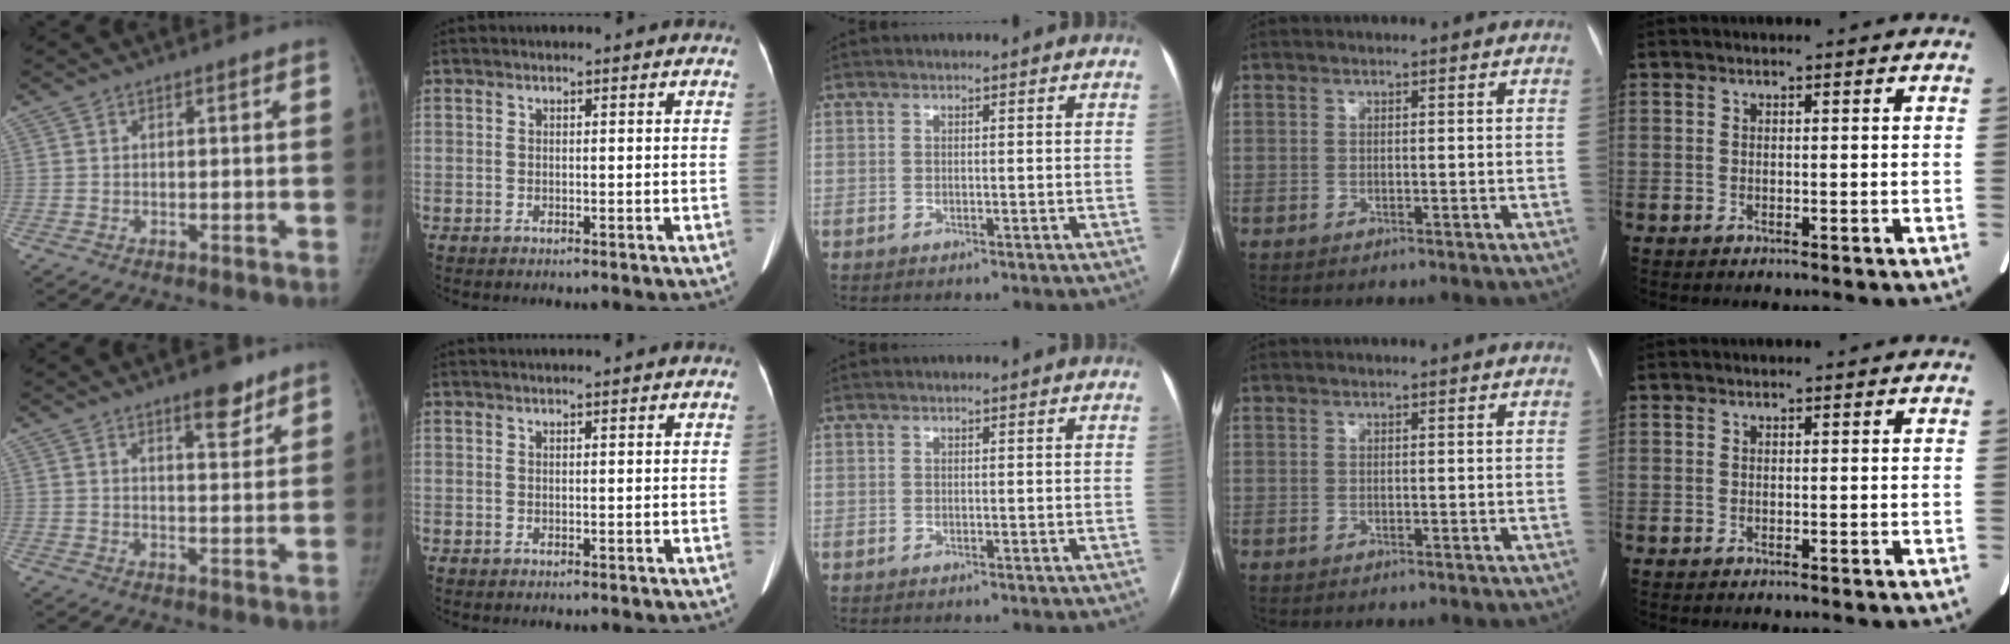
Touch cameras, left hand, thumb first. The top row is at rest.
{"thumb": {"total": 6.1, "force": [4.3, 2.2, 3.8], "torque": [-0.029, -0.026, 0.058]}, "index": {"total": 2.5, "force": [2.3, -0.3, 0.9], "torque": [-0.013, 0.020, 0.031]}}